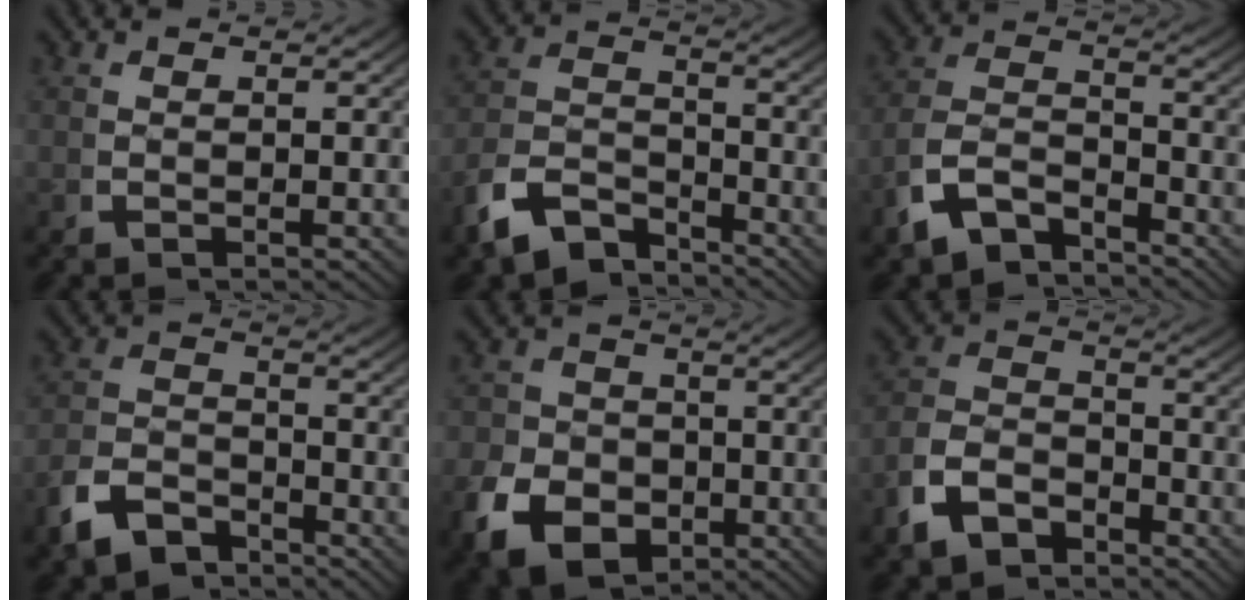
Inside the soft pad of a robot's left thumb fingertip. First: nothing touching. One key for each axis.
{"total": 6.6, "fx": -4.3, "fy": 3.8, "fz": 3.3, "tx": -0.062, "ty": -0.025, "tz": -0.068}
{"total": 6.7, "fx": -3.1, "fy": 4.5, "fz": 4.0, "tx": -0.090, "ty": -0.033, "tz": -0.045}
{"total": 5.2, "fx": -3.9, "fy": 2.8, "fz": 2.0, "tx": -0.035, "ty": -0.020, "tz": -0.065}
{"total": 8.7, "fx": -3.3, "fy": 6.7, "fz": 4.4, "tx": -0.074, "ty": -0.035, "tz": -0.045}
{"total": 5.9, "fx": -3.1, "fy": 4.0, "fz": 3.0, "tx": -0.059, "ty": -0.021, "tz": -0.047}